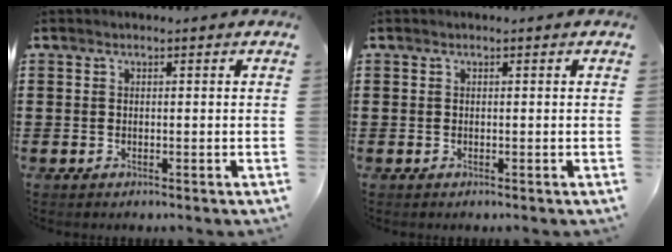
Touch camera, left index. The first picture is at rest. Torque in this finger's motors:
{"motor_torque": [-0.02, -0.02, 0.00, 0.00]}